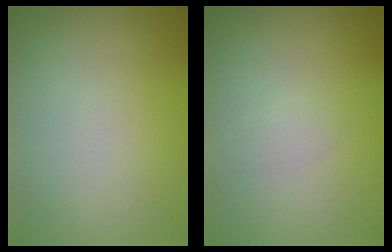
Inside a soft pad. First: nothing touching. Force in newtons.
{"total": 0.8, "press": 0.8, "slide": 0.0}